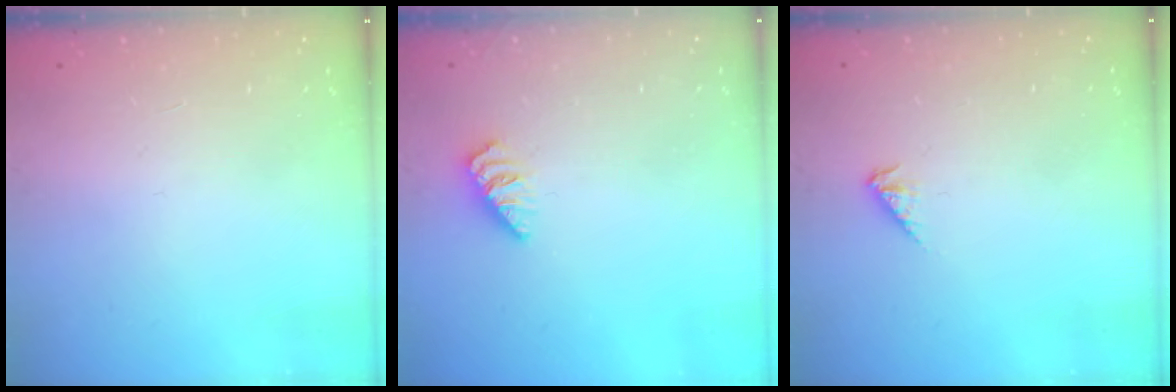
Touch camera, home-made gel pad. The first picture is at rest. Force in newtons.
{"total": 0.0}
{"total": 3.0, "press": 2.9, "slide": 0.6}